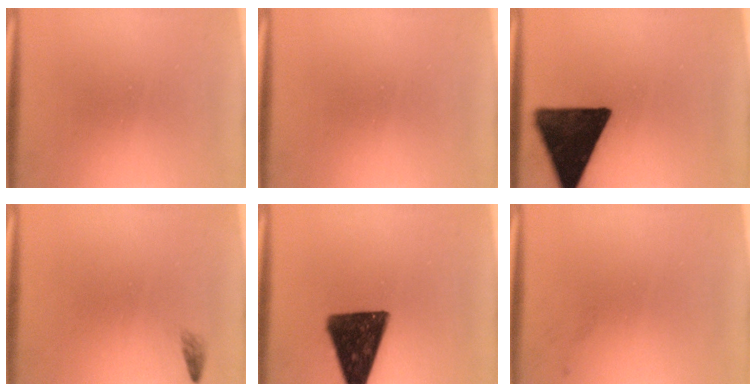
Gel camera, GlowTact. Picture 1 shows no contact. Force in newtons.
{"total": 0.0}
{"total": 16.6}
{"total": 0.8}
{"total": 15.4}
{"total": 1.1}